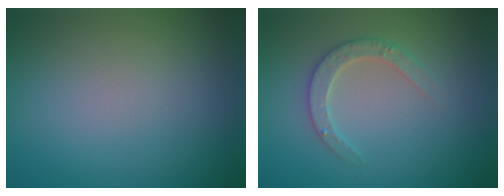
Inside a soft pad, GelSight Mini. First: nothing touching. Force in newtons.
{"total": 2.7, "press": 2.6, "slide": 0.5}